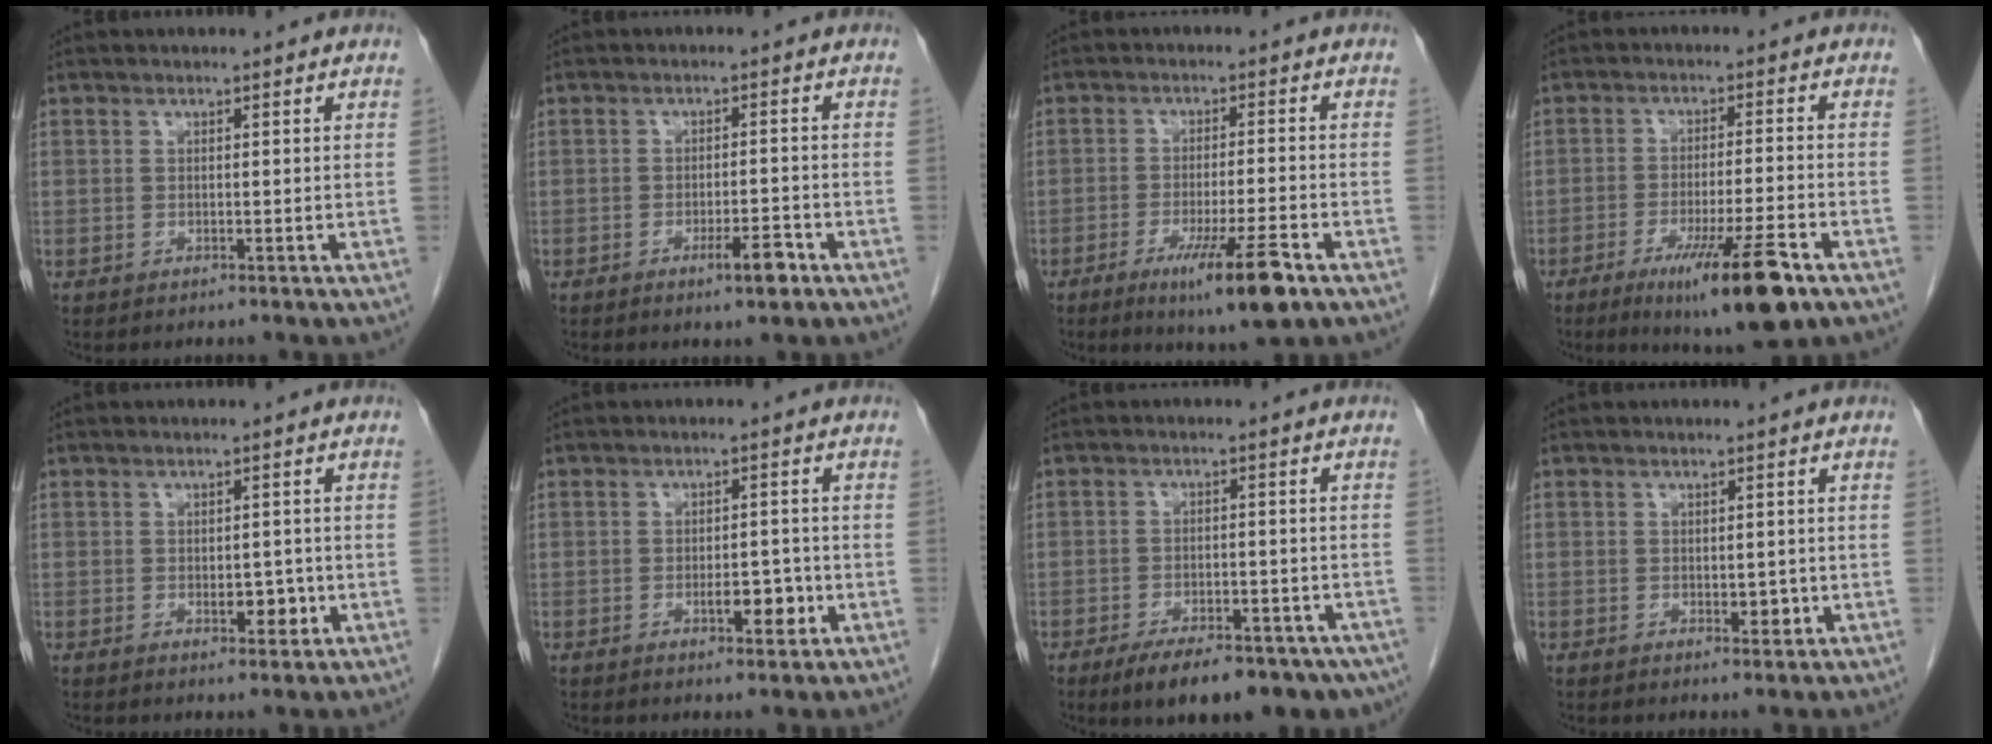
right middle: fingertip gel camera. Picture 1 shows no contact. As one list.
[{"total": 3.9, "force": [-2.2, 0.6, 3.1], "torque": [-0.048, -0.002, -0.033]}, {"total": 9.4, "force": [-5.2, 0.1, 7.8], "torque": [-0.129, -0.023, -0.081]}, {"total": 11.8, "force": [-6.7, 0.5, 9.7], "torque": [-0.156, -0.028, -0.103]}, {"total": 3.0, "force": [-0.8, 1.5, 2.5], "torque": [-0.029, 0.001, -0.006]}, {"total": 4.2, "force": [-1.5, 1.5, 3.6], "torque": [-0.050, 0.002, -0.015]}, {"total": 15.4, "force": [-10.8, 6.4, 8.9], "torque": [-0.103, -0.003, -0.144]}, {"total": 2.0, "force": [-0.4, 1.1, 1.6], "torque": [-0.018, -0.001, 0.000]}]